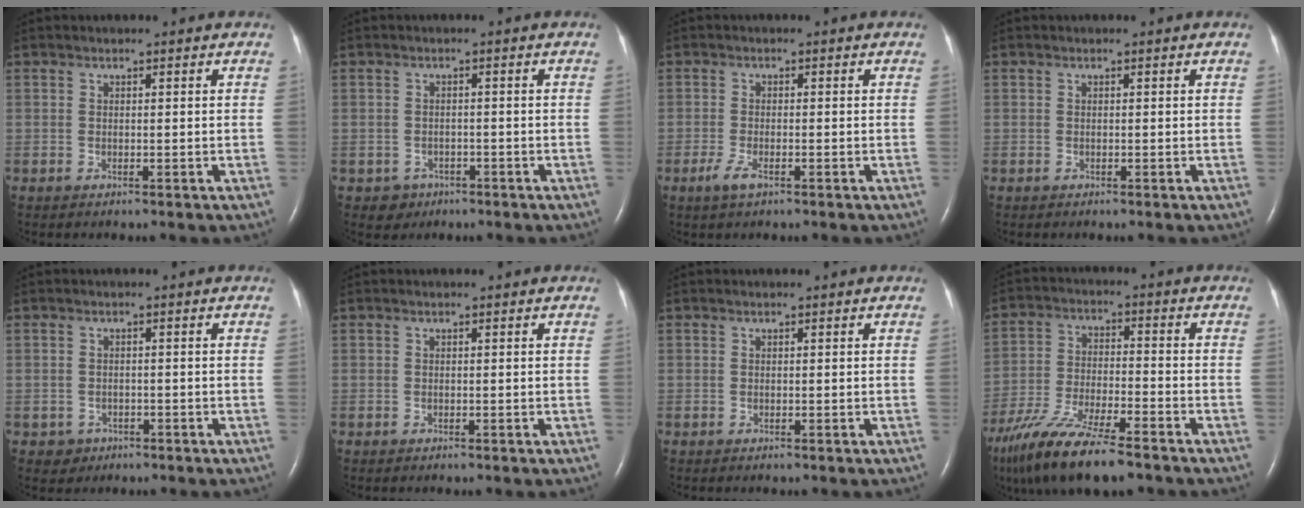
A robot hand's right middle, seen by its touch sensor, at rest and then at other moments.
{"total": 2.5, "force": [-1.4, 2.0, 0.1], "torque": [-0.004, 0.009, -0.016]}
{"total": 2.5, "force": [-1.4, 0.7, 1.9], "torque": [-0.049, -0.004, -0.030]}
{"total": 0.0}
{"total": 2.1, "force": [-1.1, 1.8, 0.1], "torque": [-0.002, 0.008, -0.013]}
{"total": 0.0}
{"total": 0.0}
{"total": 15.6, "force": [-11.9, 2.7, 9.7], "torque": [-0.201, -0.036, -0.211]}